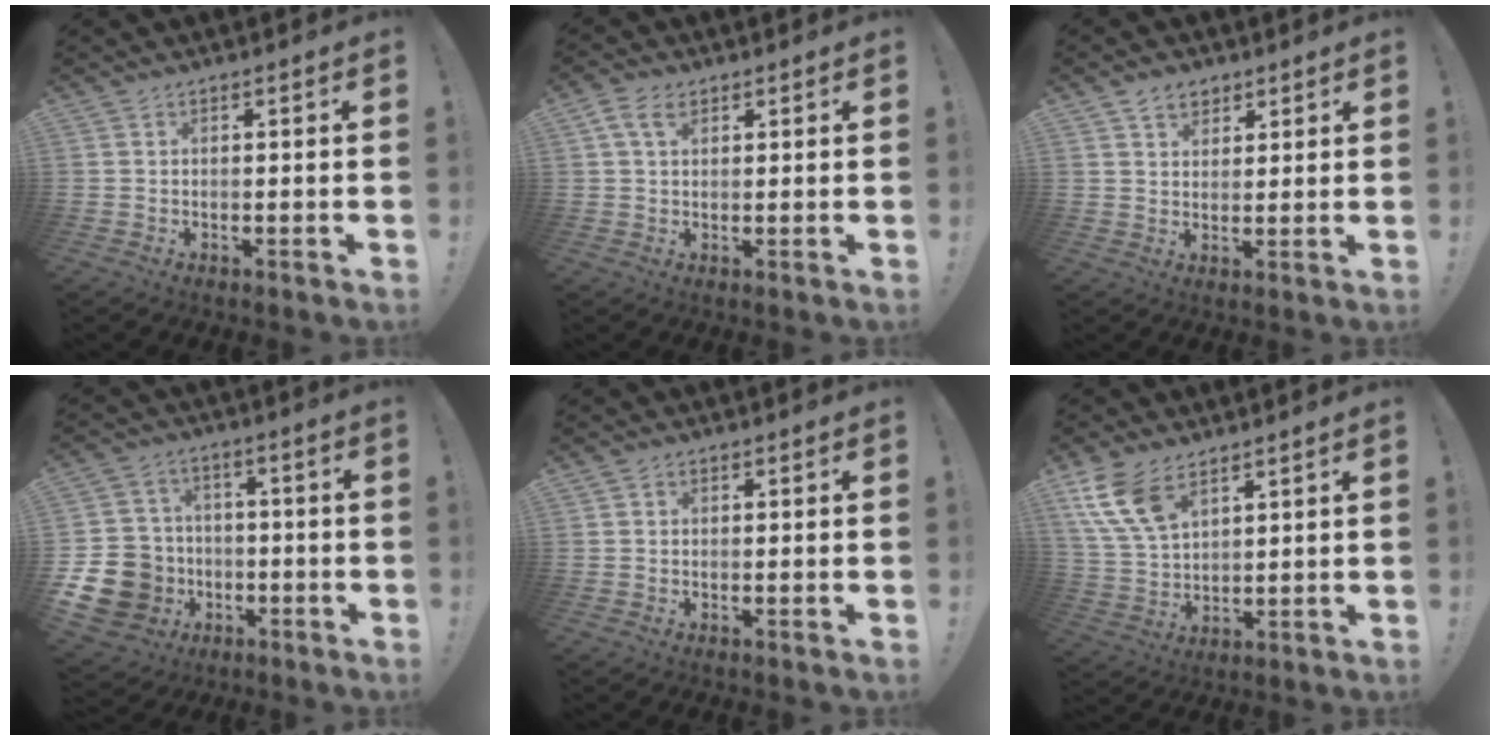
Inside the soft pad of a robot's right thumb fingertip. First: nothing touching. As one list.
[{"total": 5.1, "force": [2.2, 3.3, 3.2], "torque": [-0.068, 0.007, 0.044]}, {"total": 5.6, "force": [3.6, 3.8, 1.9], "torque": [-0.022, -0.015, 0.066]}, {"total": 15.9, "force": [-4.3, 13.8, 6.6], "torque": [-0.132, 0.033, -0.060]}, {"total": 0.9, "force": [0.0, 0.9, 0.2], "torque": [0.000, 0.001, -0.001]}, {"total": 12.0, "force": [7.1, 6.5, 7.2], "torque": [-0.152, -0.030, 0.138]}]